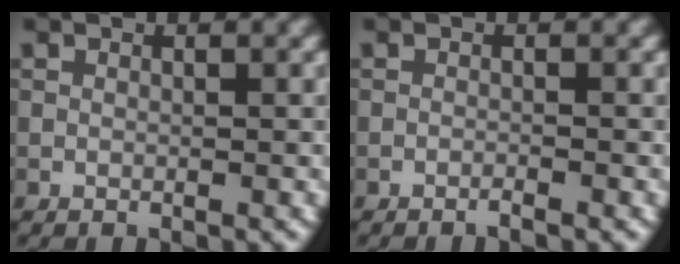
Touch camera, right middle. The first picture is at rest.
{"total": 0.6, "force": [-0.5, 0.0, 0.4], "torque": [-0.004, 0.001, -0.012]}